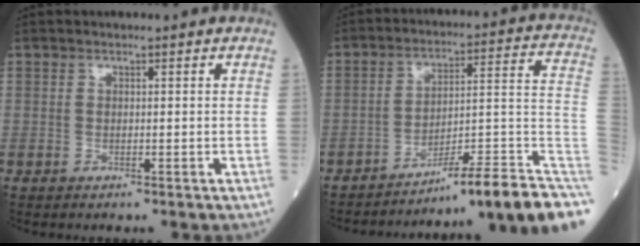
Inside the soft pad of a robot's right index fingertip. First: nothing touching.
{"total": 17.5, "force": [-13.8, -0.8, 10.7], "torque": [-0.080, 0.039, -0.202]}